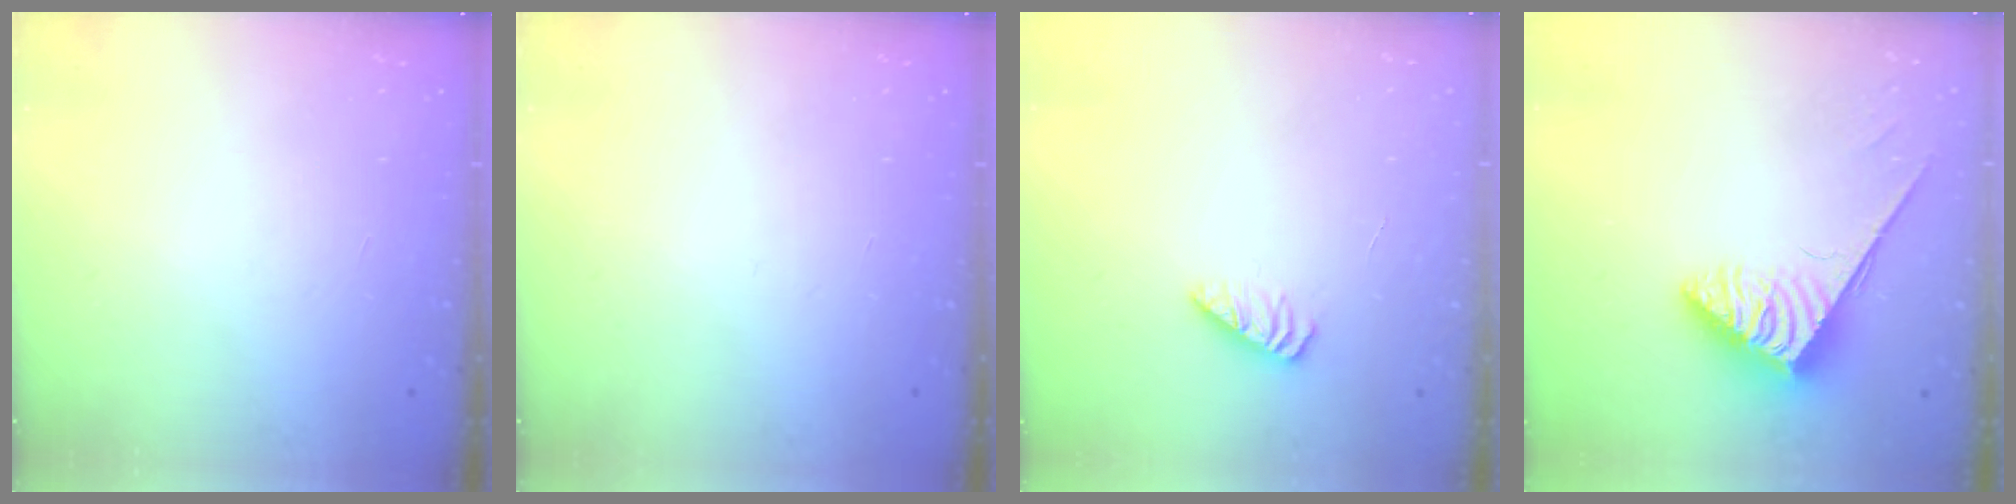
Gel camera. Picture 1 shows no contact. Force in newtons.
{"total": 0.0}
{"total": 2.8, "press": 2.7, "slide": 0.3}
{"total": 3.7, "press": 3.7, "slide": 0.6}